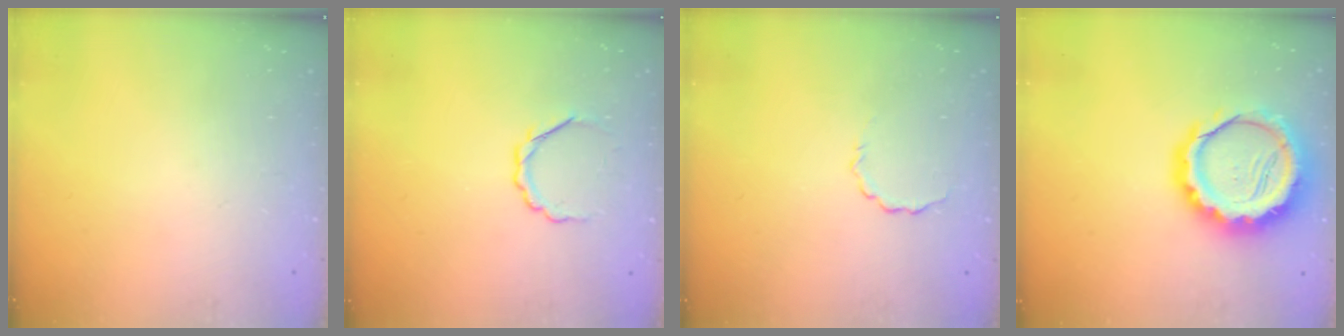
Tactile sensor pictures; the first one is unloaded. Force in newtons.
{"total": 3.7, "press": 3.5, "slide": 1.1}
{"total": 2.9, "press": 2.7, "slide": 0.9}
{"total": 16.8, "press": 16.4, "slide": 3.5}